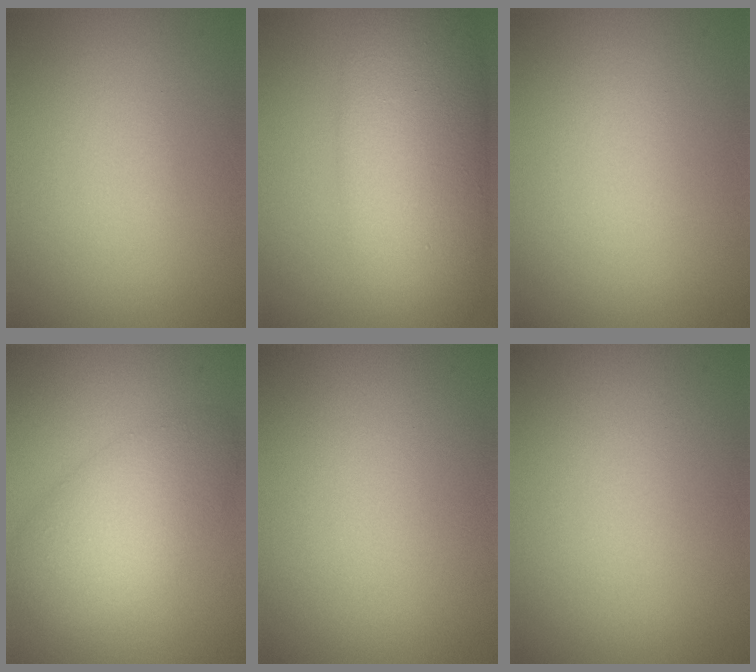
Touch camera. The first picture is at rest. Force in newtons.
{"total": 10.6, "press": 10.6, "slide": 0.2}
{"total": 0.0}
{"total": 5.4, "press": 5.4, "slide": 0.3}
{"total": 0.0}
{"total": 0.0}